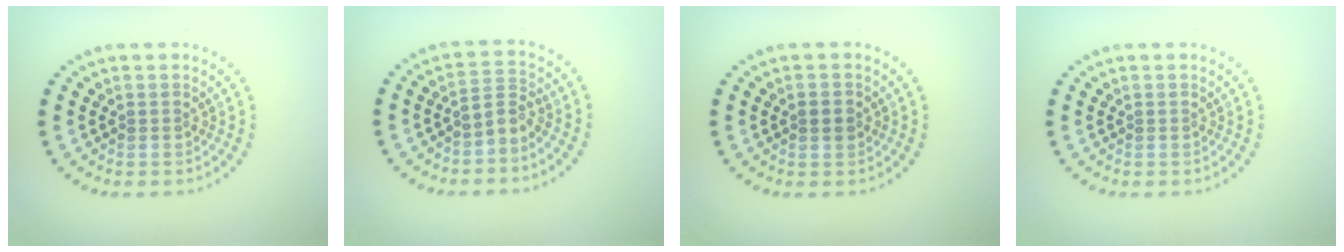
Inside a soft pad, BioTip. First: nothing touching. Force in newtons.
{"total": 2.2, "press": 1.4, "slide": 1.6}
{"total": 1.7, "press": 1.7, "slide": 0.1}
{"total": 0.0}